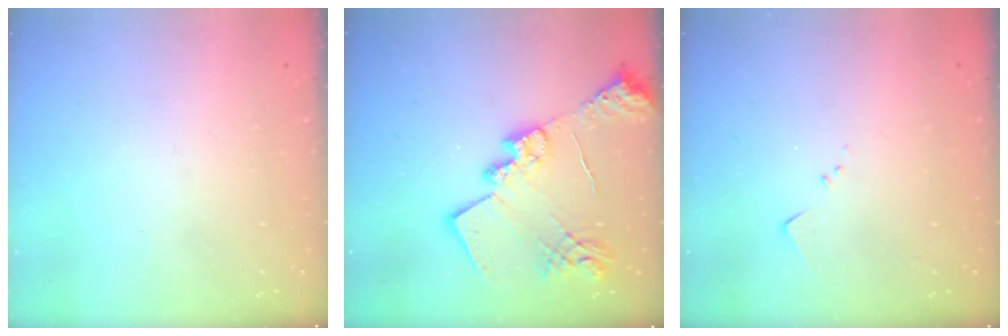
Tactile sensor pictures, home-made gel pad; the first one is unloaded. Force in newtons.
{"total": 18.8, "press": 18.7, "slide": 1.7}
{"total": 3.6, "press": 3.5, "slide": 0.5}